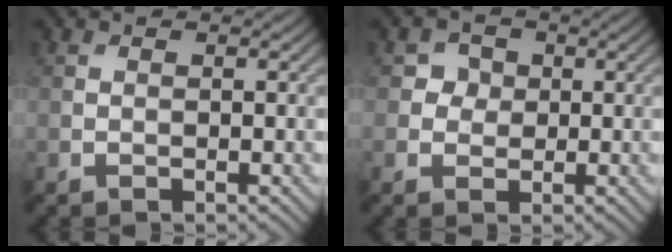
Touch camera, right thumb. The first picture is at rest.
{"total": 2.4, "force": [0.5, 2.2, 0.7], "torque": [-0.012, -0.002, 0.006]}